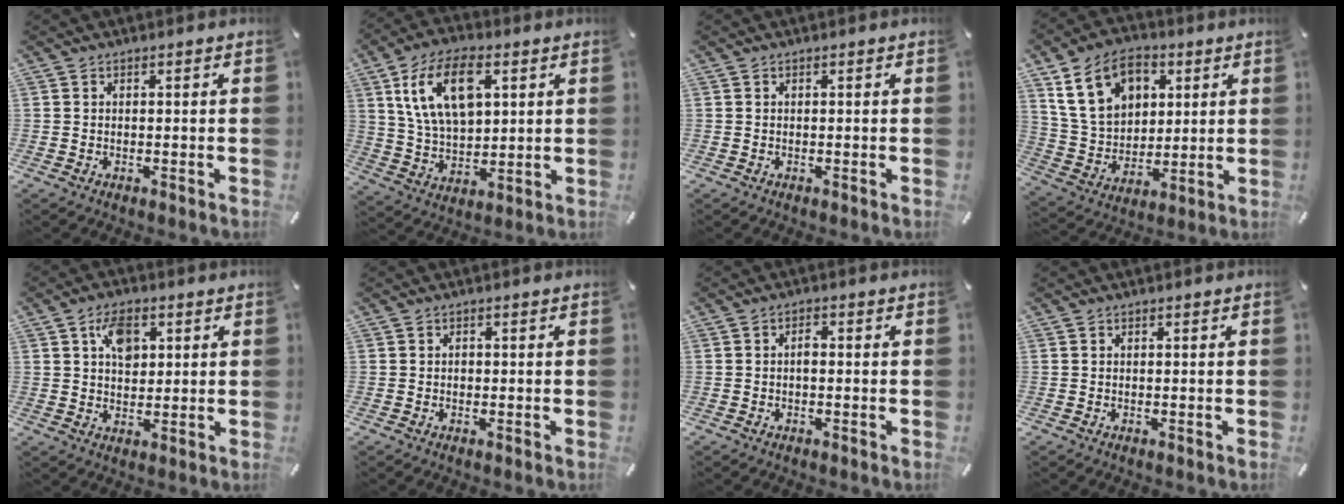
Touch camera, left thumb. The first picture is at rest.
{"total": 14.8, "force": [5.7, 8.7, 10.6], "torque": [-0.218, -0.004, 0.098]}
{"total": 0.0}
{"total": 14.6, "force": [6.5, 10.7, 7.4], "torque": [-0.162, -0.008, 0.125]}
{"total": 7.1, "force": [2.4, 4.9, 4.6], "torque": [-0.067, -0.002, 0.039]}
{"total": 0.7, "force": [-0.1, 0.6, 0.3], "torque": [-0.007, 0.003, -0.003]}
{"total": 1.8, "force": [-0.3, 0.9, 1.5], "torque": [-0.031, 0.005, -0.008]}
{"total": 0.0}